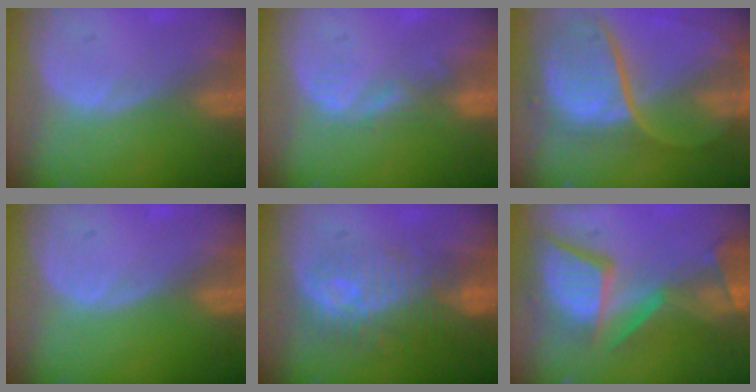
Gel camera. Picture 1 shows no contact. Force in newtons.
{"total": 2.0, "press": 2.0, "slide": 0.3}
{"total": 11.6, "press": 9.6, "slide": 6.5}
{"total": 0.0}
{"total": 9.7, "press": 8.9, "slide": 3.9}
{"total": 13.9, "press": 11.3, "slide": 8.0}